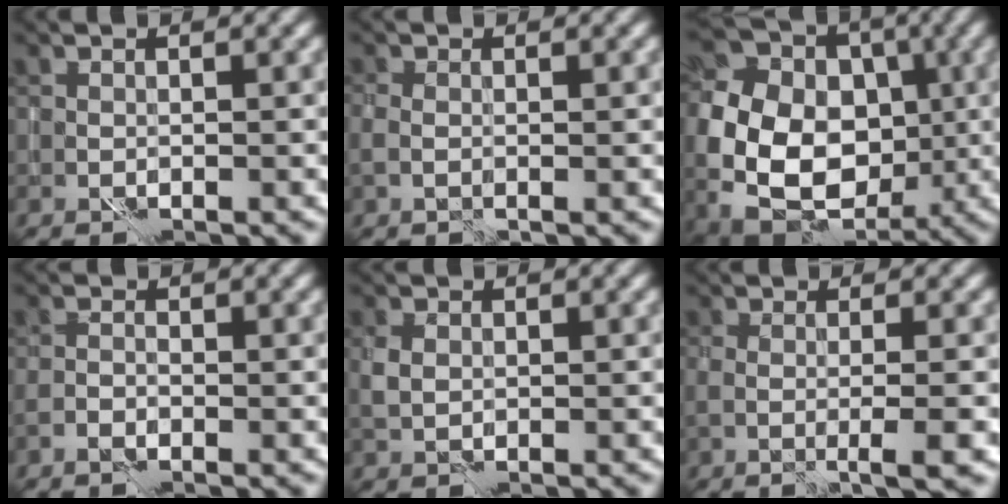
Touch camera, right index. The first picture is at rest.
{"total": 1.6, "force": [-0.2, 1.0, 1.2], "torque": [-0.027, -0.002, -0.006]}
{"total": 14.8, "force": [-1.6, 11.8, 8.8], "torque": [-0.171, -0.010, -0.032]}
{"total": 1.1, "force": [-0.7, 0.4, 0.7], "torque": [-0.013, 0.003, -0.016]}
{"total": 1.7, "force": [0.2, 1.3, 1.0], "torque": [-0.027, 0.003, 0.005]}
{"total": 3.4, "force": [-0.4, 0.8, 3.3], "torque": [-0.048, -0.003, -0.008]}